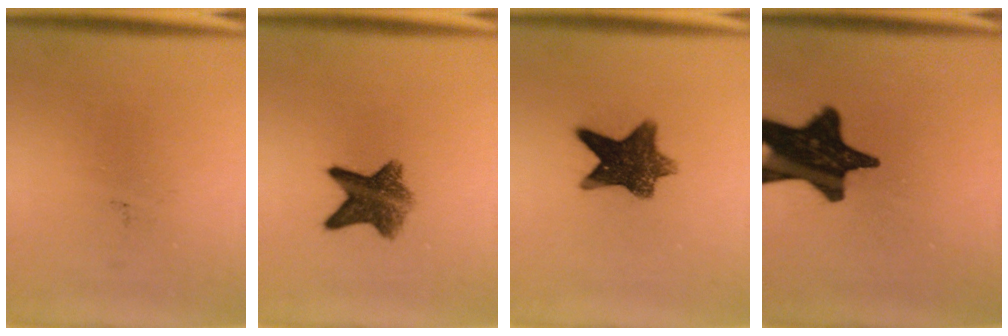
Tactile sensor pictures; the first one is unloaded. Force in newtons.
{"total": 7.5}
{"total": 9.7}
{"total": 17.0}